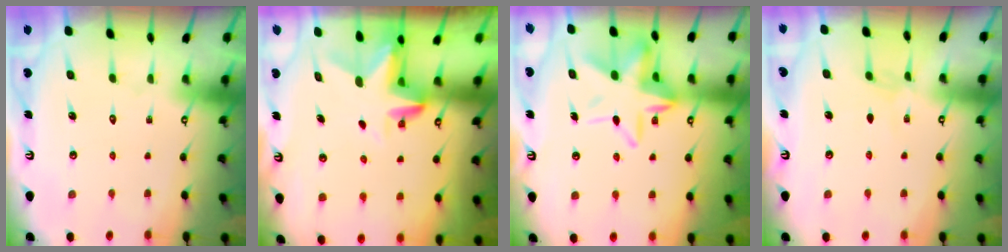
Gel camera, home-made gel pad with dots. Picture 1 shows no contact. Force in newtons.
{"total": 3.5, "press": 3.5, "slide": 0.3}
{"total": 13.9, "press": 13.8, "slide": 1.6}
{"total": 3.2, "press": 3.2, "slide": 0.4}